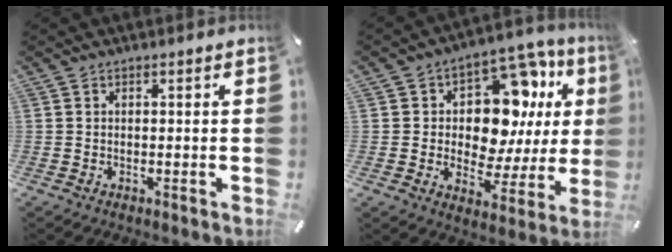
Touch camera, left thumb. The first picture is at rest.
{"total": 14.8, "force": [6.0, 8.9, 10.1], "torque": [-0.147, -0.047, 0.105]}